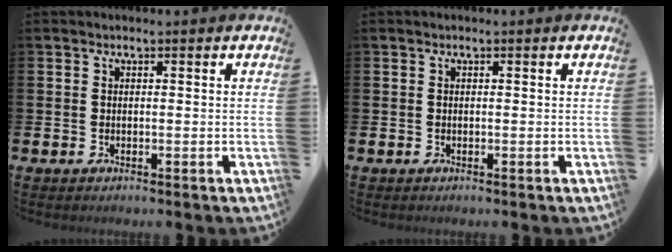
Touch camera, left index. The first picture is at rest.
{"total": 0.0}